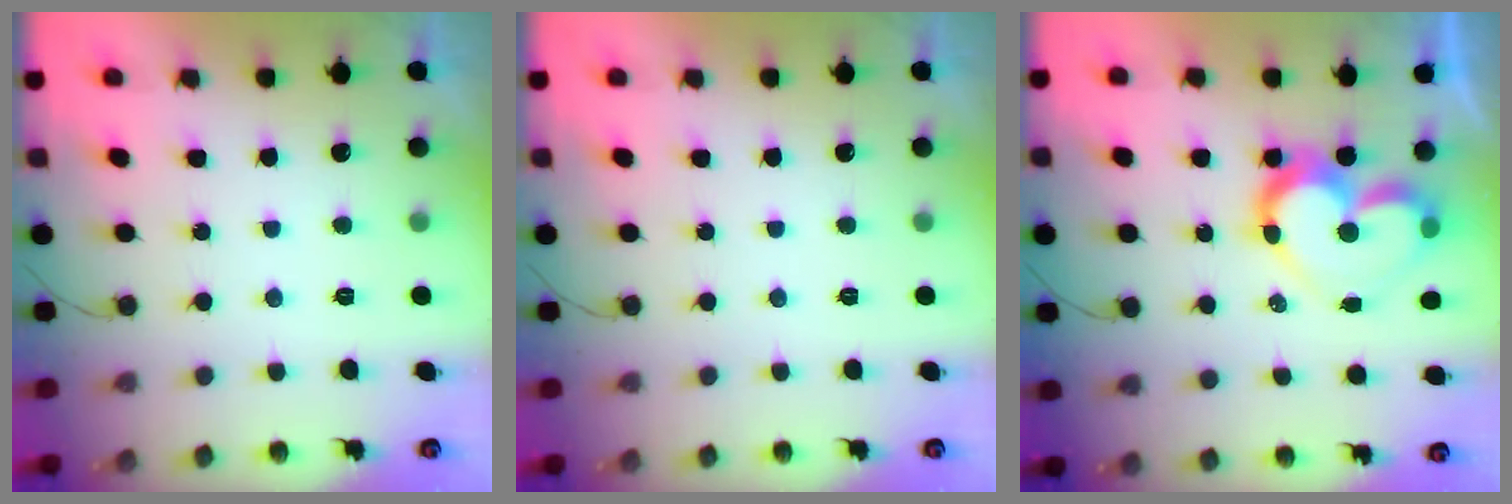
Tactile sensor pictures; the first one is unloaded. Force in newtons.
{"total": 0.0}
{"total": 12.9, "press": 12.9, "slide": 1.5}